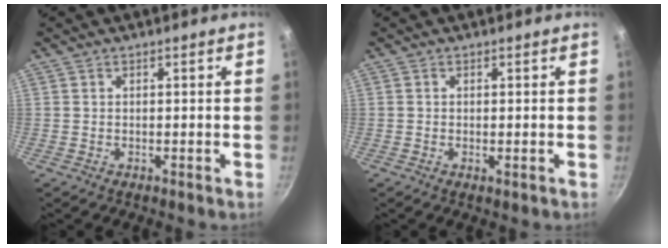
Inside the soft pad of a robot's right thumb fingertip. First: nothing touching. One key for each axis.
{"total": 0.8, "fx": -0.1, "fy": 0.2, "fz": 0.8, "tx": -0.014, "ty": -0.002, "tz": -0.003}